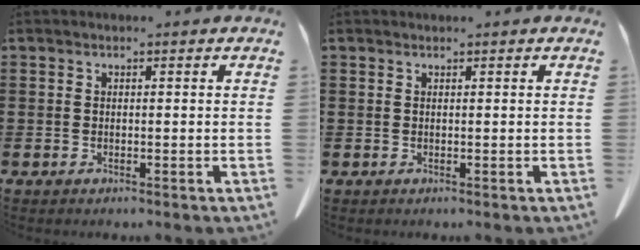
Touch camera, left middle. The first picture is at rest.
{"total": 0.0}